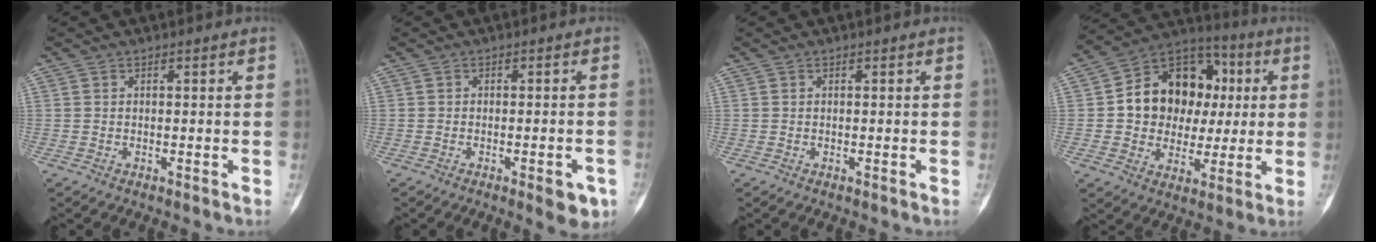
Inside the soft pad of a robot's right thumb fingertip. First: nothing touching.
{"total": 4.9, "force": [-2.3, 1.6, 4.0], "torque": [-0.038, 0.006, -0.024]}
{"total": 0.0}
{"total": 18.1, "force": [2.2, 14.2, 10.9], "torque": [-0.116, 0.025, 0.036]}